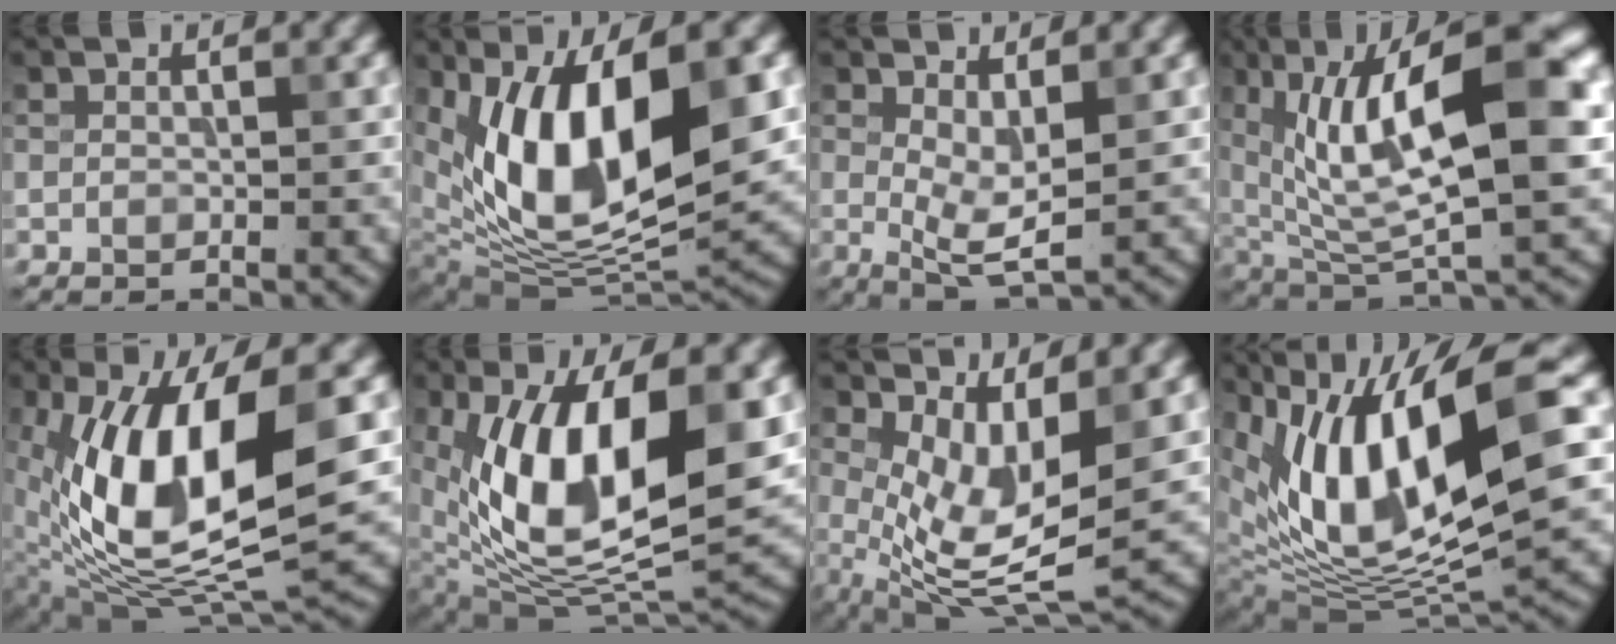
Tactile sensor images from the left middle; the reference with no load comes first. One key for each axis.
{"total": 12.9, "fx": 2.8, "fy": 5.8, "fz": 11.1, "tx": -0.187, "ty": -0.009, "tz": 0.049}
{"total": 3.8, "fx": 0.6, "fy": 1.3, "fz": 3.5, "tx": -0.067, "ty": -0.011, "tz": 0.013}
{"total": 13.3, "fx": 2.8, "fy": 4.3, "fz": 12.3, "tx": -0.202, "ty": 0.010, "tz": 0.045}
{"total": 12.8, "fx": 1.0, "fy": 5.0, "fz": 11.7, "tx": -0.220, "ty": 0.001, "tz": 0.014}
{"total": 13.8, "fx": 1.9, "fy": 6.2, "fz": 12.2, "tx": -0.219, "ty": -0.009, "tz": 0.028}
{"total": 6.6, "fx": 1.2, "fy": 2.6, "fz": 6.0, "tx": -0.124, "ty": -0.021, "tz": 0.027}
{"total": 13.5, "fx": 3.6, "fy": 5.1, "fz": 11.9, "tx": -0.220, "ty": -0.004, "tz": 0.071}